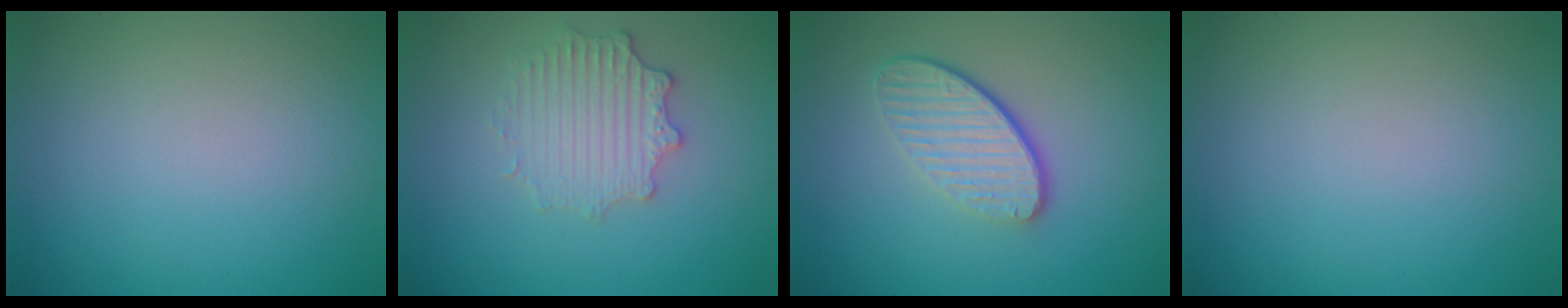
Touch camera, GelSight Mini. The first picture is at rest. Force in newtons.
{"total": 2.7, "press": 2.6, "slide": 0.5}
{"total": 4.1, "press": 3.0, "slide": 2.9}
{"total": 0.0}